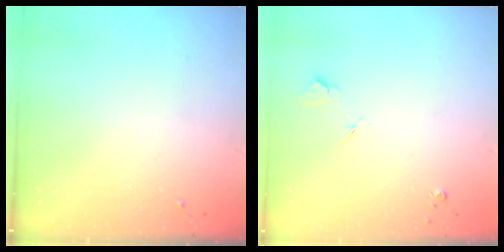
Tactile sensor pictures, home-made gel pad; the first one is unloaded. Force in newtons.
{"total": 3.6, "press": 3.5, "slide": 0.8}